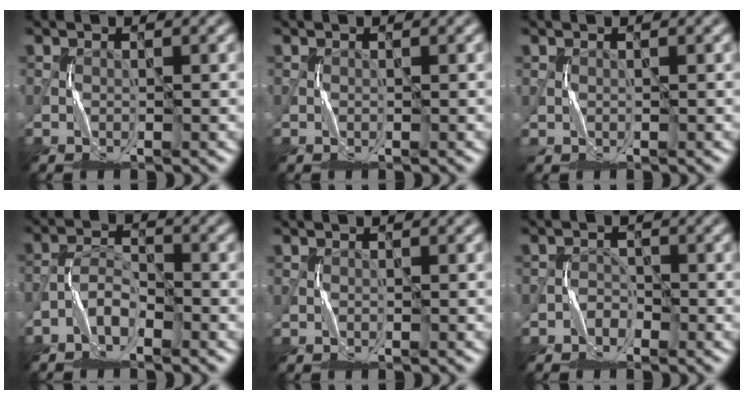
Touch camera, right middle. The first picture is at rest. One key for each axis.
{"total": 0.0}
{"total": 0.0}
{"total": 2.8, "fx": -1.9, "fy": 1.2, "fz": 1.6, "tx": -0.029, "ty": 0.012, "tz": -0.044}
{"total": 0.0}
{"total": 1.3, "fx": -0.9, "fy": 0.8, "fz": 0.4, "tx": -0.003, "ty": 0.009, "tz": -0.017}